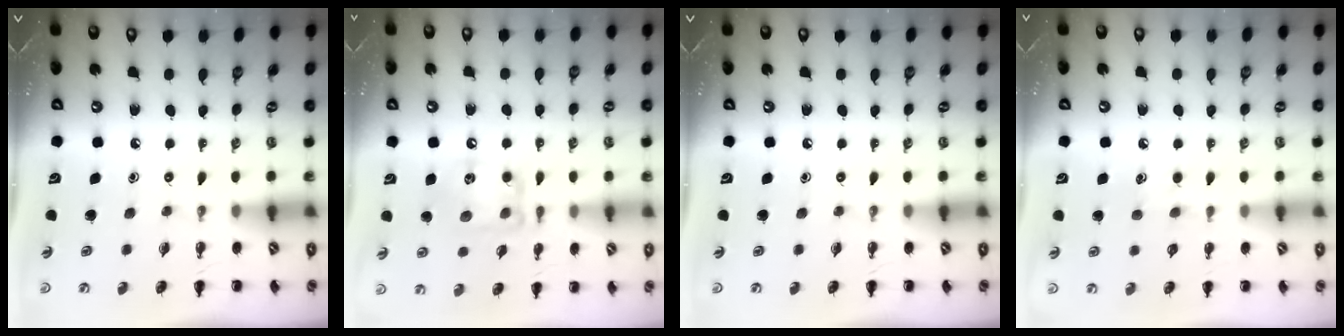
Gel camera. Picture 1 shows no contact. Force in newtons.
{"total": 13.4, "press": 13.3, "slide": 1.3}
{"total": 0.0}
{"total": 4.4, "press": 4.2, "slide": 1.4}